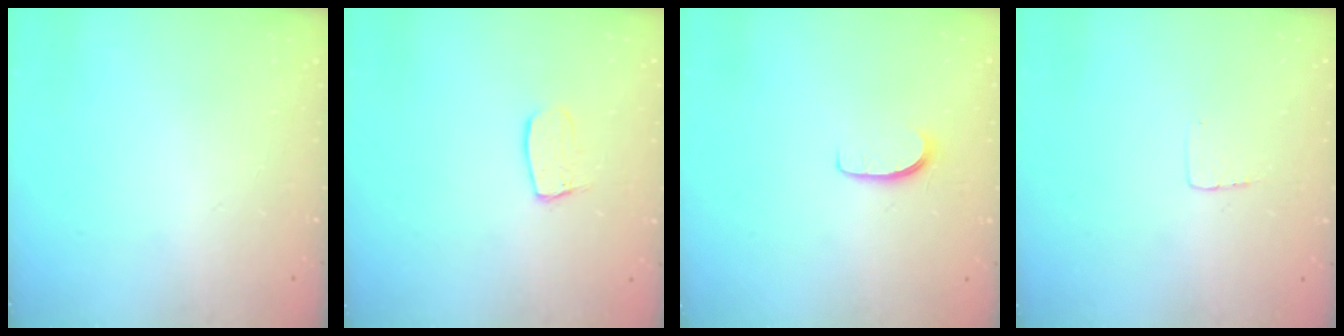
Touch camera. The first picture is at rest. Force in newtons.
{"total": 6.8, "press": 6.8, "slide": 0.3}
{"total": 5.4, "press": 5.3, "slide": 0.5}
{"total": 3.0, "press": 3.0, "slide": 0.2}